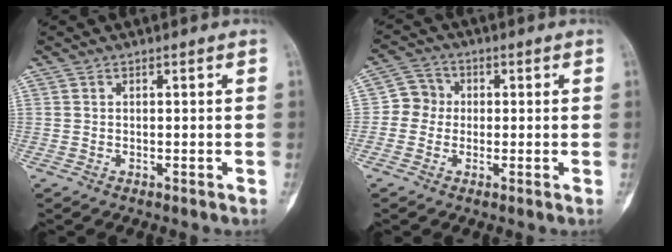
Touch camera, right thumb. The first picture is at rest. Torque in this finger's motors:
{"motor_torque": [-0.13, 0.04, 0.21, -0.16, 0.04]}